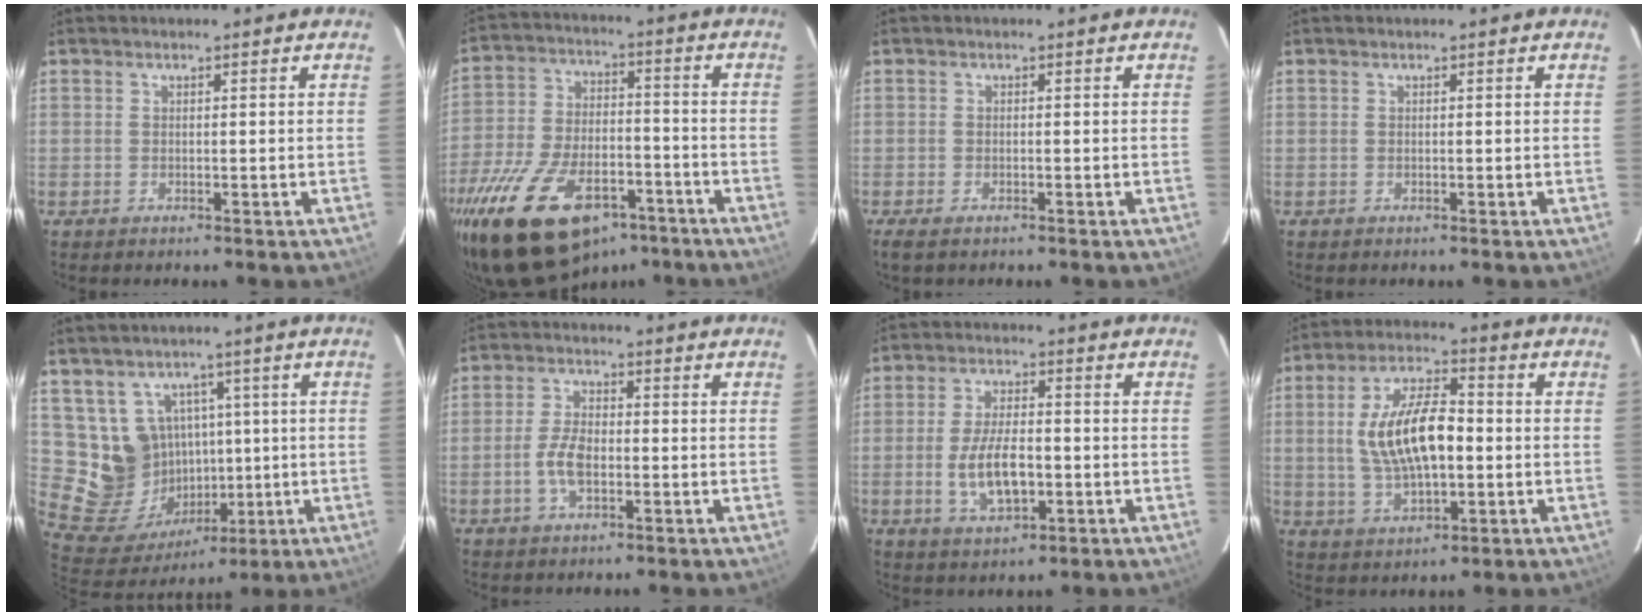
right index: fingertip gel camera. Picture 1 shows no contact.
{"total": 25.3, "force": [-16.1, 12.4, 15.0], "torque": [-0.305, -0.020, -0.256]}
{"total": 2.9, "force": [-2.0, 1.0, 1.8], "torque": [-0.042, -0.009, -0.037]}
{"total": 0.0}
{"total": 13.3, "force": [3.3, 12.2, 4.2], "torque": [-0.115, 0.013, 0.094]}
{"total": 5.5, "force": [-1.5, 2.6, 4.5], "torque": [-0.097, 0.005, -0.027]}
{"total": 8.9, "force": [-1.9, 3.8, 7.8], "torque": [-0.156, -0.004, -0.030]}
{"total": 13.5, "force": [-0.2, 6.0, 12.1], "torque": [-0.238, 0.010, 0.002]}